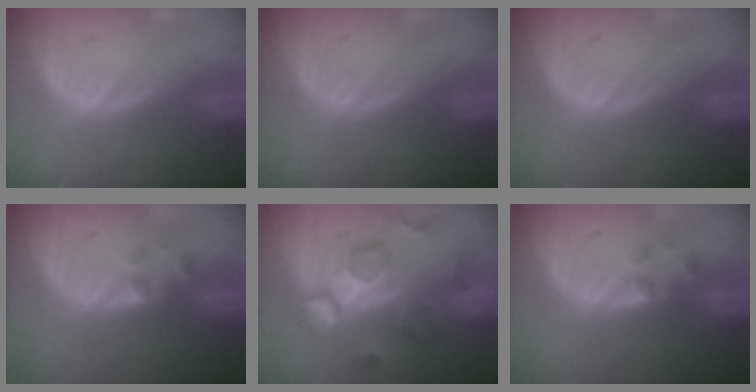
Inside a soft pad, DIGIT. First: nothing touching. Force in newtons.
{"total": 0.0}
{"total": 0.0}
{"total": 1.9, "press": 1.7, "slide": 0.8}
{"total": 10.3, "press": 9.4, "slide": 4.1}
{"total": 2.0, "press": 1.9, "slide": 0.8}